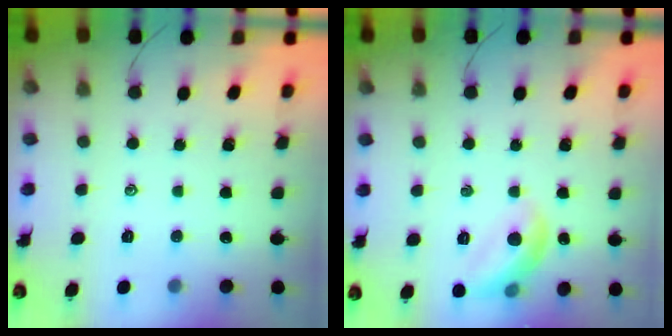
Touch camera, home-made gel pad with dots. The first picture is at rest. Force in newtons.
{"total": 10.6, "press": 10.6, "slide": 0.3}